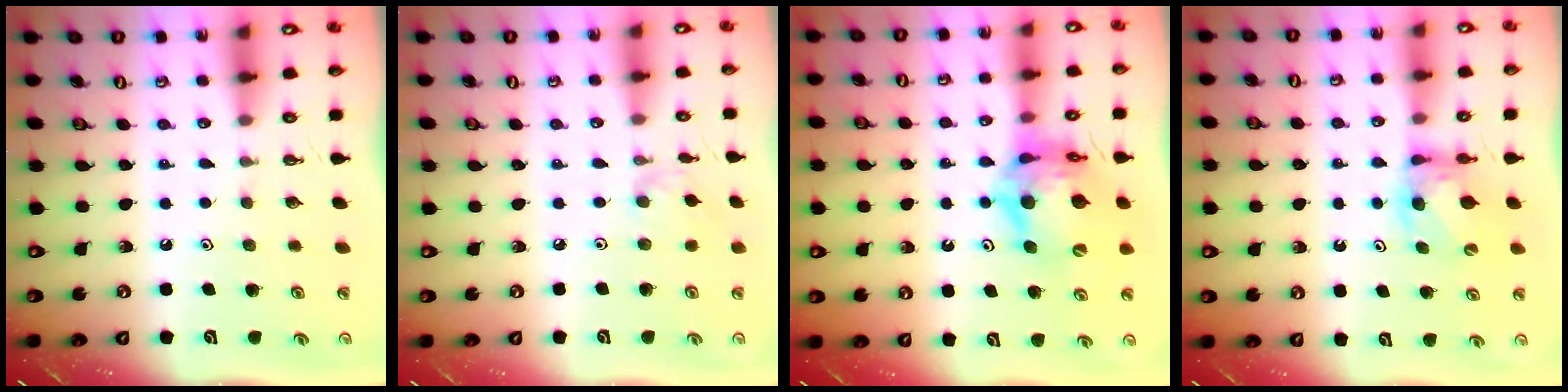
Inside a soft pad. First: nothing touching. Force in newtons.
{"total": 2.1, "press": 2.1, "slide": 0.4}
{"total": 14.9, "press": 14.8, "slide": 1.7}
{"total": 6.4, "press": 6.4, "slide": 0.5}